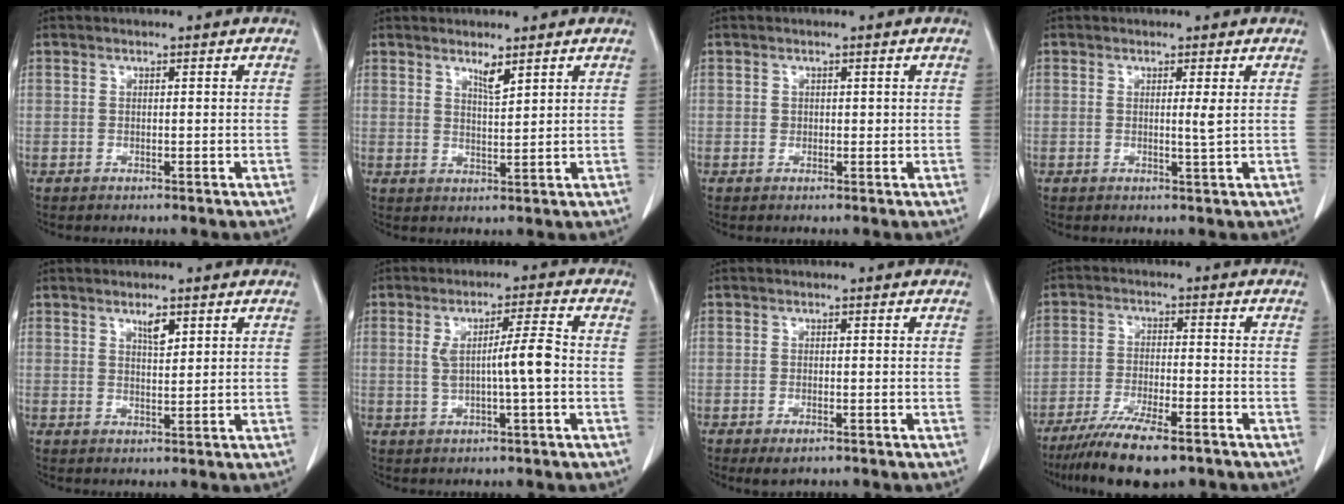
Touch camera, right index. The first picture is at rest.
{"total": 2.5, "force": [1.9, 0.1, 1.6], "torque": [-0.034, -0.009, 0.038]}
{"total": 0.8, "force": [0.3, 0.7, 0.2], "torque": [0.006, 0.004, 0.005]}
{"total": 1.3, "force": [0.4, -0.4, 1.2], "torque": [-0.020, -0.002, 0.009]}
{"total": 2.5, "force": [1.5, 0.6, 1.9], "torque": [-0.035, -0.003, 0.028]}
{"total": 6.2, "force": [-0.1, 0.1, 6.2], "torque": [-0.105, 0.008, 0.003]}
{"total": 2.1, "force": [-1.3, 0.7, 1.5], "torque": [-0.024, -0.004, -0.015]}
{"total": 11.3, "force": [-8.4, 2.0, 7.3], "torque": [-0.122, -0.025, -0.137]}